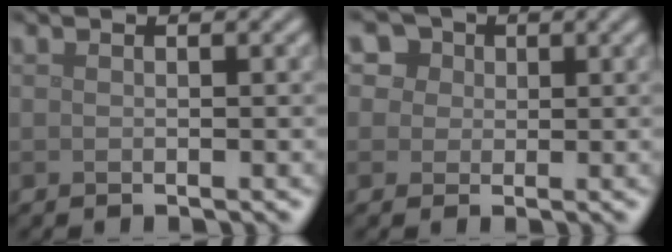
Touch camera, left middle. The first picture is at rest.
{"total": 6.3, "force": [3.2, 4.7, 2.6], "torque": [-0.054, 0.019, 0.034]}